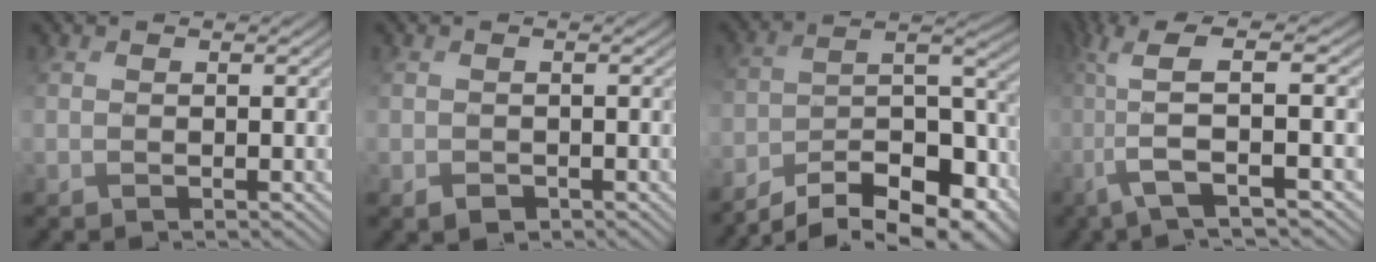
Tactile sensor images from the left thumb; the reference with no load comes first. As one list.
[{"total": 1.3, "force": [-0.7, 0.9, 0.5], "torque": [-0.009, -0.006, -0.014]}, {"total": 15.1, "force": [-11.7, 4.9, 8.2], "torque": [-0.172, -0.004, -0.183]}, {"total": 8.6, "force": [-1.3, 1.3, 8.4], "torque": [-0.157, 0.022, -0.037]}]